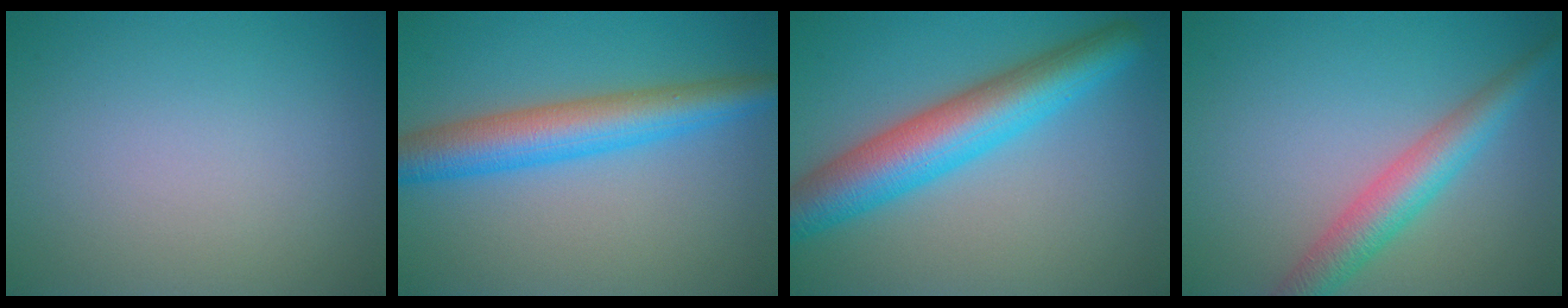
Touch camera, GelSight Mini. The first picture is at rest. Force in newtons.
{"total": 6.2, "press": 6.2, "slide": 0.1}
{"total": 8.0, "press": 8.0, "slide": 0.1}
{"total": 4.4, "press": 4.4, "slide": 0.2}